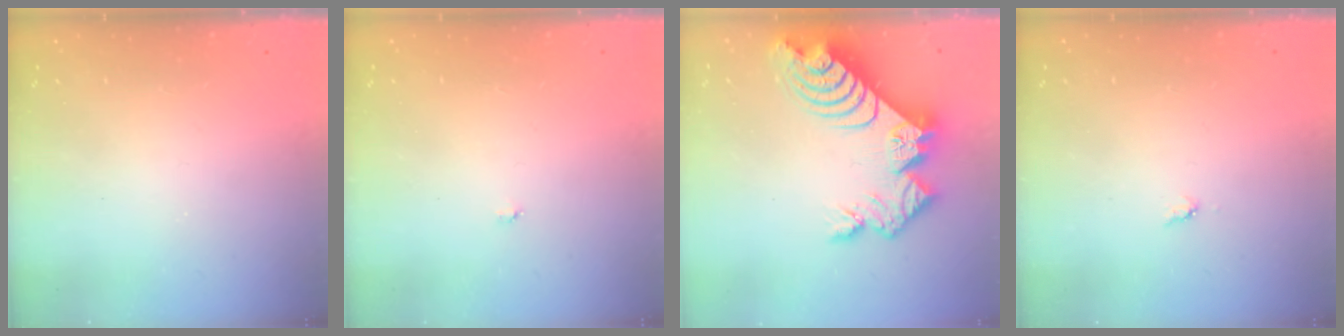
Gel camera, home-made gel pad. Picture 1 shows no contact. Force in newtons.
{"total": 2.9, "press": 2.9, "slide": 0.3}
{"total": 15.0, "press": 15.0, "slide": 1.4}
{"total": 3.9, "press": 3.8, "slide": 0.5}